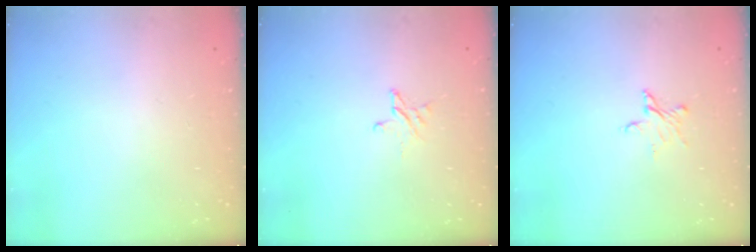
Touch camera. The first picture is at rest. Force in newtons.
{"total": 2.7, "press": 2.7, "slide": 0.2}
{"total": 4.5, "press": 4.5, "slide": 0.3}